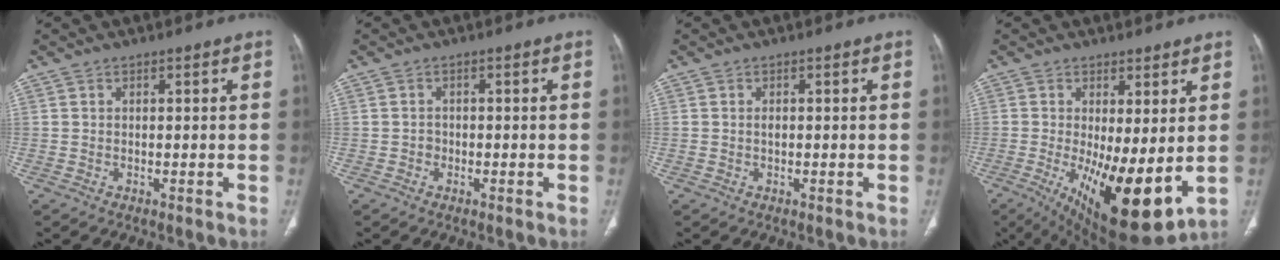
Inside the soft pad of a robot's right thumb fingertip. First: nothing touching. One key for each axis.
{"total": 0.9, "fx": -0.4, "fy": 0.8, "fz": 0.2, "tx": 0.004, "ty": 0.005, "tz": -0.011}
{"total": 0.6, "fx": 0.0, "fy": 0.4, "fz": 0.5, "tx": -0.009, "ty": 0.001, "tz": 0.001}
{"total": 15.9, "fx": -2.3, "fy": 5.6, "fz": 14.7, "tx": -0.239, "ty": -0.036, "tz": -0.014}